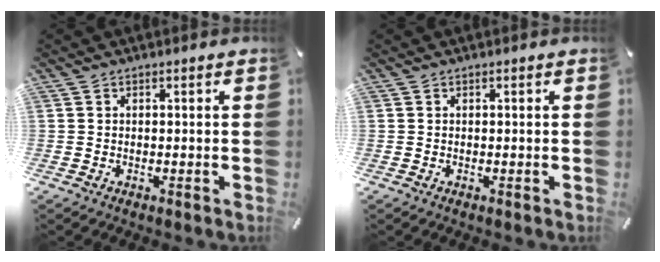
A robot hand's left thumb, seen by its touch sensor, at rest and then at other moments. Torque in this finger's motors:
{"motor_torque": [-0.02, 0.02, -0.02, 0.02, 0.00]}